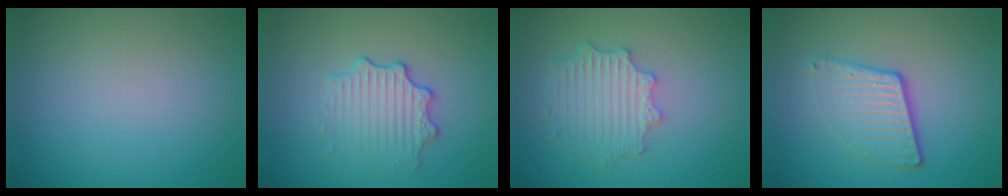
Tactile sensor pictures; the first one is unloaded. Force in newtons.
{"total": 3.4, "press": 2.8, "slide": 1.9}
{"total": 4.2, "press": 3.5, "slide": 2.4}
{"total": 4.0, "press": 2.8, "slide": 2.9}